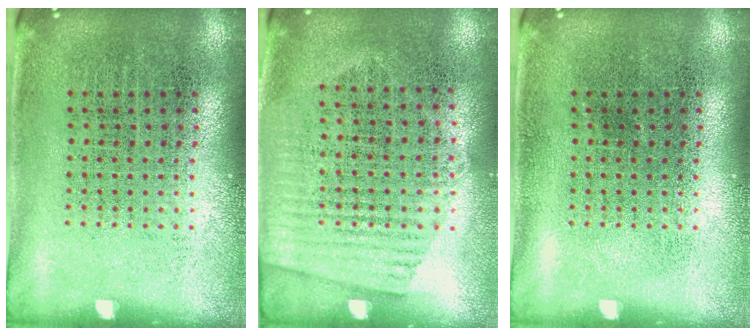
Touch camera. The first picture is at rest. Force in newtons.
{"total": 1.5, "press": 1.2, "slide": 0.8}
{"total": 0.0}